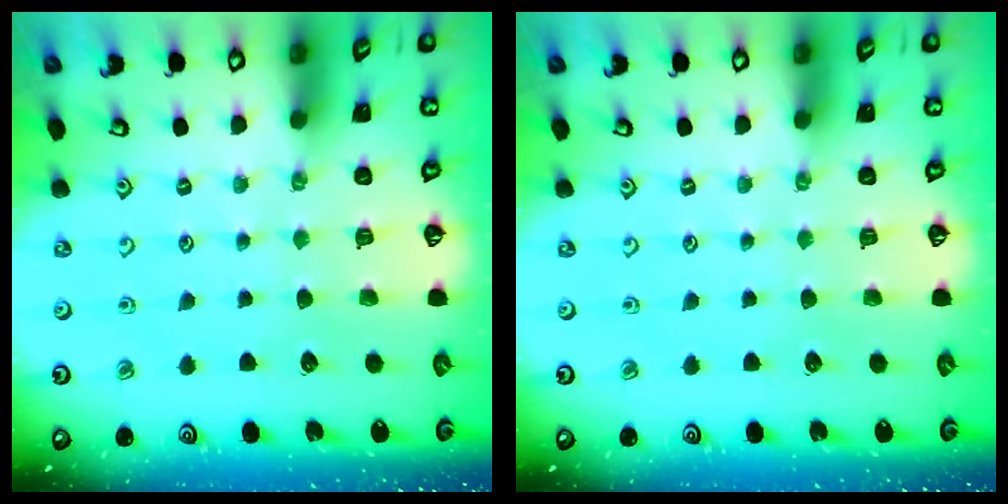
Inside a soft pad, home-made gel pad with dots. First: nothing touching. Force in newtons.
{"total": 0.0}